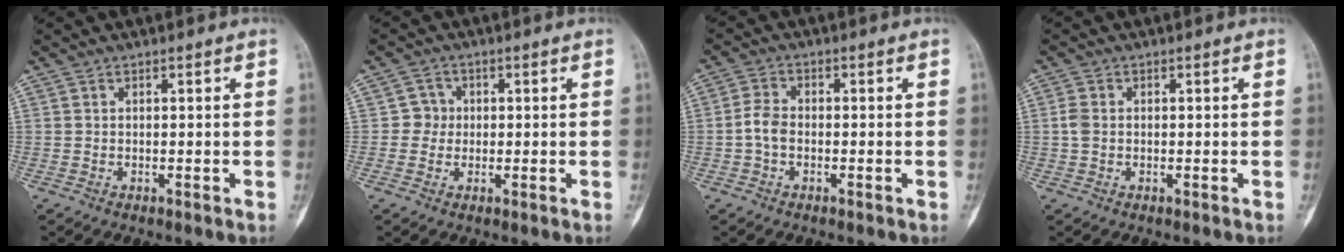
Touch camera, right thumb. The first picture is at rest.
{"total": 2.9, "force": [0.0, 2.9, 0.4], "torque": [0.017, 0.010, -0.007]}
{"total": 3.7, "force": [-0.9, 2.4, 2.6], "torque": [-0.051, 0.011, -0.026]}
{"total": 2.0, "force": [0.0, 1.5, 1.3], "torque": [-0.033, 0.003, -0.004]}